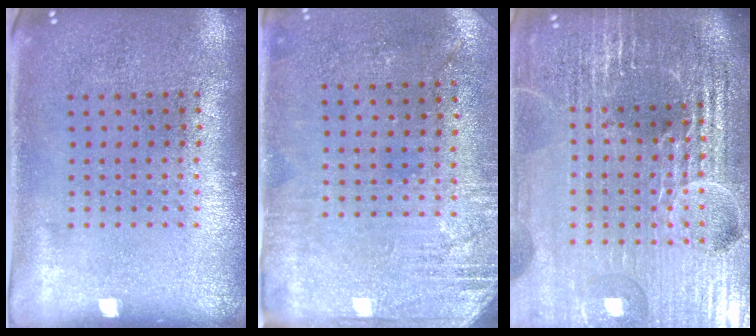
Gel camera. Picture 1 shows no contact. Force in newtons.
{"total": 2.8, "press": 2.5, "slide": 1.4}
{"total": 6.6, "press": 5.8, "slide": 3.2}